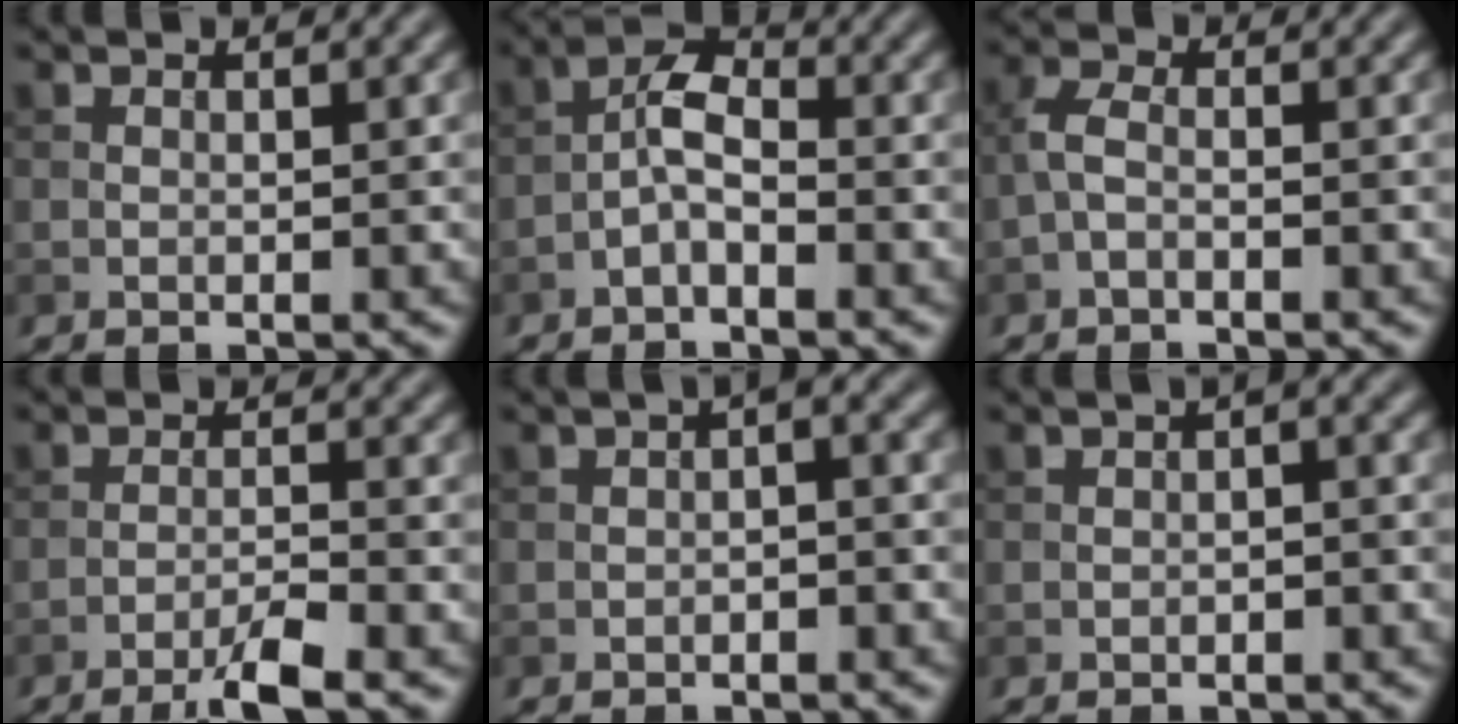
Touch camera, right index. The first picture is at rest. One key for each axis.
{"total": 2.9, "fx": -1.3, "fy": 1.1, "fz": 2.3, "tx": -0.041, "ty": 0.014, "tz": -0.031}
{"total": 2.1, "fx": -0.7, "fy": 0.9, "fz": 1.7, "tx": -0.040, "ty": 0.005, "tz": -0.020}
{"total": 3.4, "fx": -2.2, "fy": 0.3, "fz": 2.6, "tx": -0.045, "ty": 0.004, "tz": -0.049}
{"total": 1.9, "fx": -0.2, "fy": 0.7, "fz": 1.8, "tx": -0.024, "ty": 0.006, "tz": -0.005}
{"total": 1.6, "fx": -0.1, "fy": 0.5, "fz": 1.5, "tx": -0.022, "ty": 0.003, "tz": -0.003}